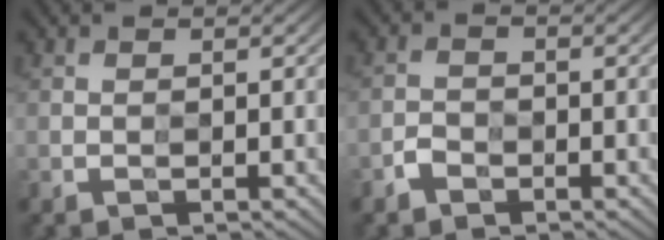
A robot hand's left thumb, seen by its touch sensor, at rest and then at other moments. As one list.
[{"total": 2.3, "force": [-2.0, 1.1, 0.2], "torque": [0.000, -0.002, -0.042]}]